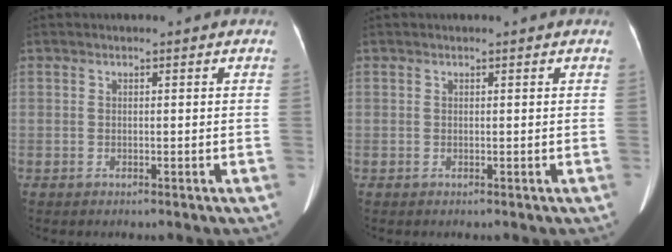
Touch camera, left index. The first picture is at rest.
{"total": 0.5, "force": [0.5, 0.0, 0.1], "torque": [-0.005, 0.006, 0.005]}